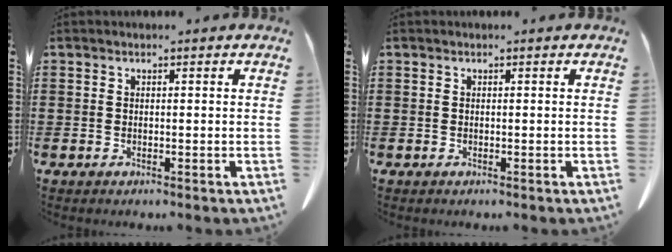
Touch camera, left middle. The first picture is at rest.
{"total": 0.0}